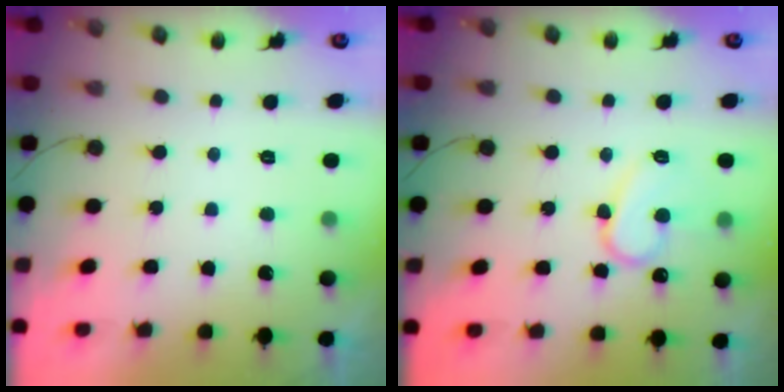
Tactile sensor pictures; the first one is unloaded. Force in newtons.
{"total": 11.1, "press": 11.0, "slide": 1.0}